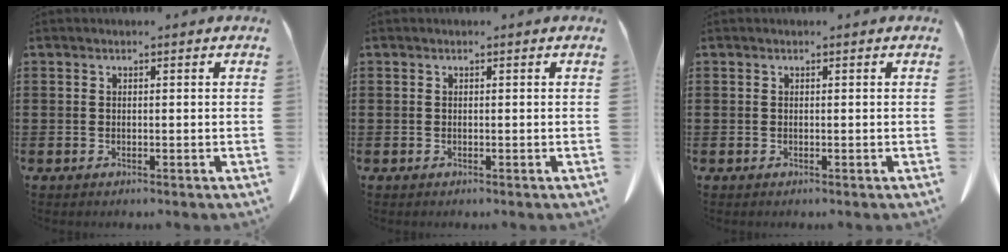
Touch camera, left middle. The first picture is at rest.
{"total": 0.0}
{"total": 0.0}